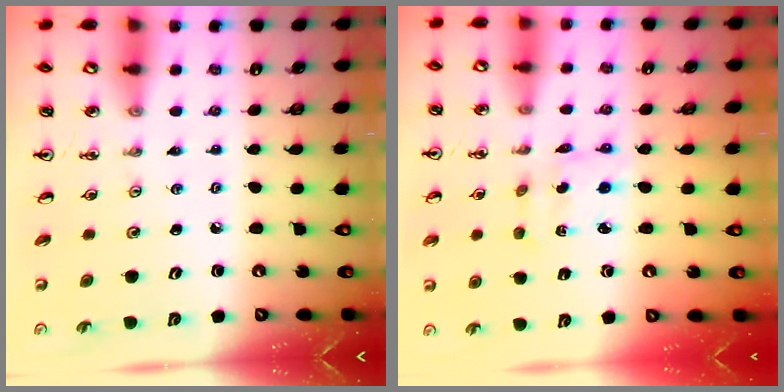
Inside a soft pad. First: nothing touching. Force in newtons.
{"total": 2.1, "press": 2.0, "slide": 0.4}